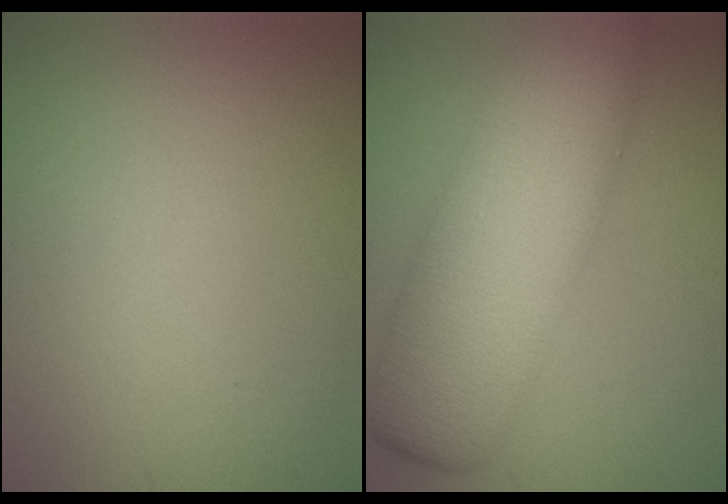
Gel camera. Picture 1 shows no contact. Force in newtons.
{"total": 11.0, "press": 11.0, "slide": 0.4}